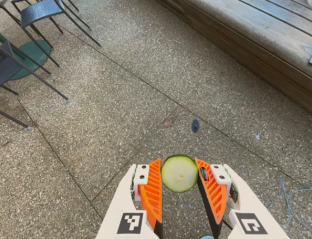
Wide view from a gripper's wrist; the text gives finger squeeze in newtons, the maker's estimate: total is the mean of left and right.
{"total": 7.0, "left": 6.9, "right": 7.2}